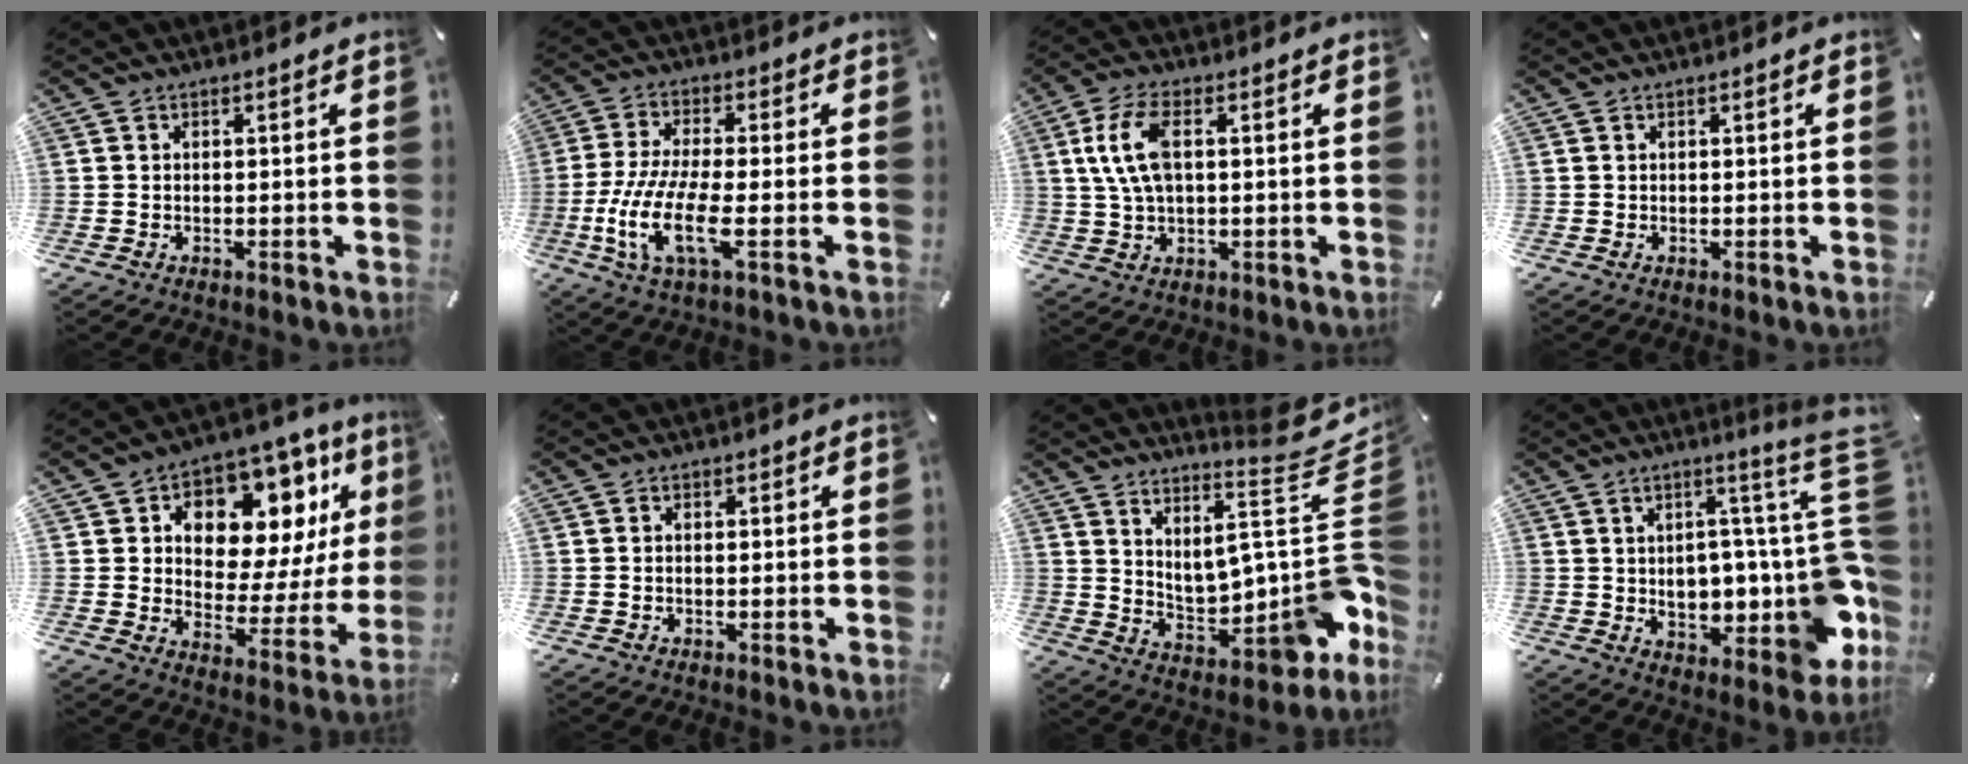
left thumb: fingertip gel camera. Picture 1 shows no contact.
{"total": 12.7, "force": [-3.4, 3.9, 11.6], "torque": [-0.256, -0.019, -0.067]}
{"total": 9.3, "force": [2.0, 4.8, 7.7], "torque": [-0.176, 0.003, 0.031]}
{"total": 0.0}
{"total": 13.7, "force": [7.1, 9.1, 7.3], "torque": [-0.107, -0.059, 0.126]}
{"total": 1.0, "force": [-0.3, 0.6, 0.7], "torque": [-0.014, 0.001, -0.007]}
{"total": 16.8, "force": [6.6, 6.5, 14.0], "torque": [-0.170, -0.097, 0.105]}
{"total": 15.4, "force": [2.3, 5.1, 14.3], "torque": [-0.188, -0.051, 0.038]}